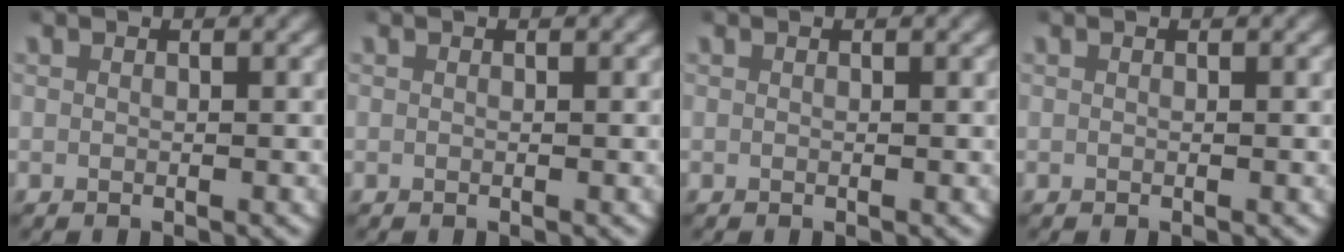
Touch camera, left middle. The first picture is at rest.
{"total": 0.0}
{"total": 0.0}
{"total": 0.0}